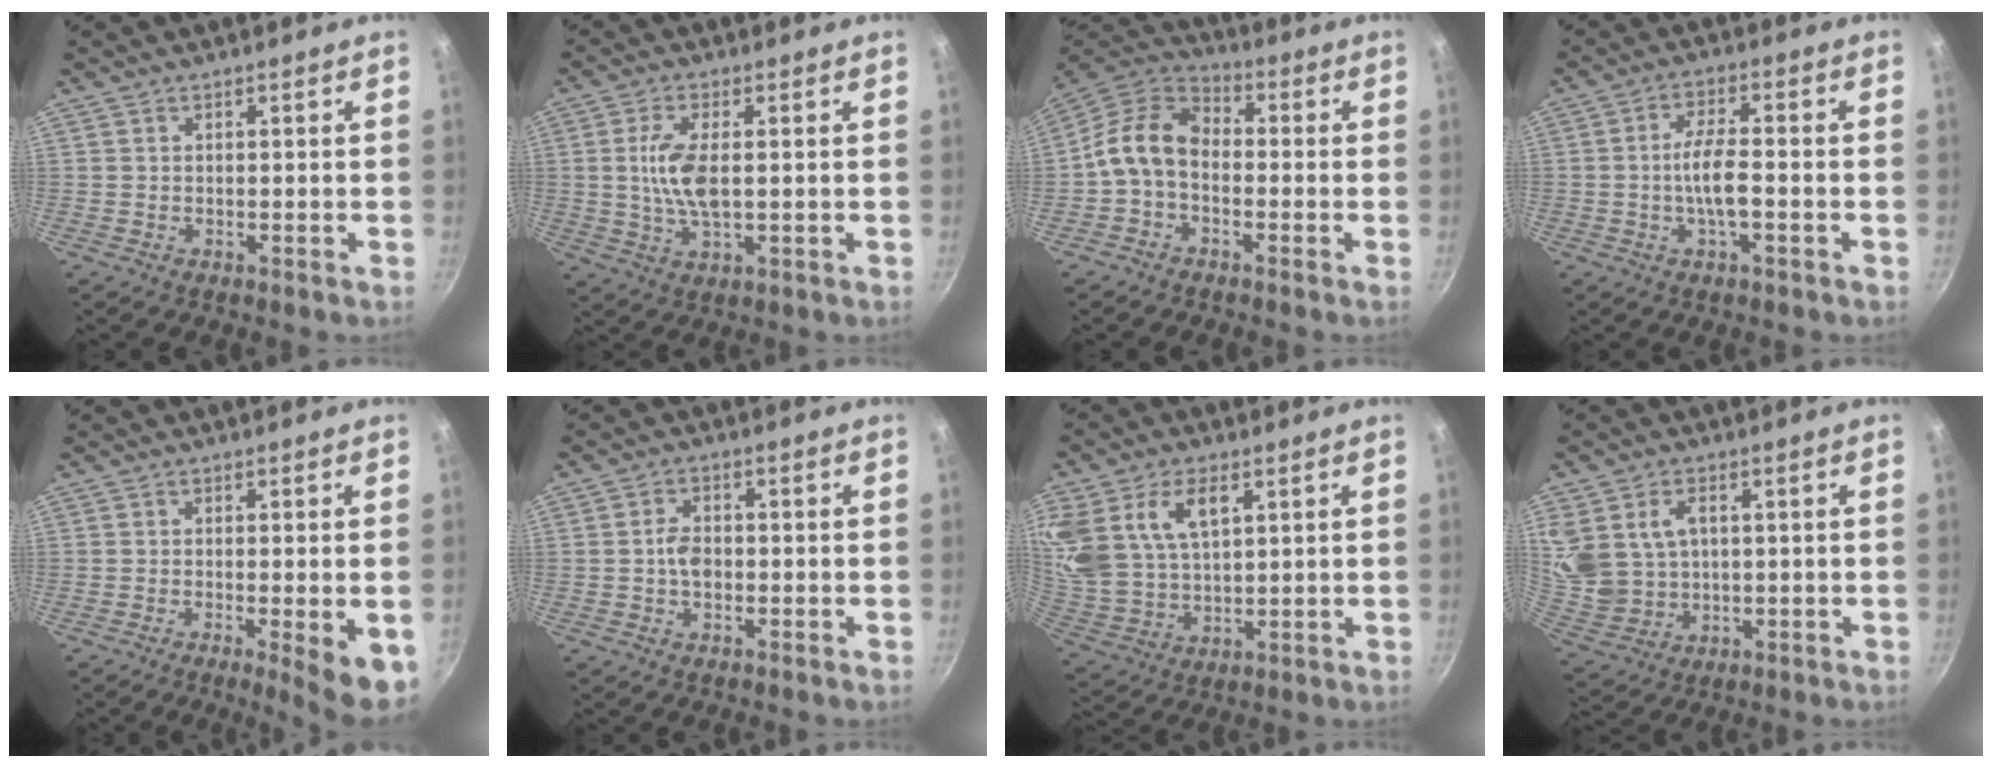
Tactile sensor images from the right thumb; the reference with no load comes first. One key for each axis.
{"total": 8.2, "fx": 0.5, "fy": 3.6, "fz": 7.3, "tx": -0.157, "ty": -0.005, "tz": 0.013}
{"total": 11.0, "fx": -1.7, "fy": 7.8, "fz": 7.6, "tx": -0.133, "ty": 0.036, "tz": -0.046}
{"total": 6.6, "fx": -1.3, "fy": 2.4, "fz": 6.0, "tx": -0.118, "ty": 0.016, "tz": -0.026}
{"total": 7.8, "fx": -2.7, "fy": 1.5, "fz": 7.1, "tx": -0.094, "ty": -0.019, "tz": -0.039}
{"total": 3.9, "fx": -0.5, "fy": 2.7, "fz": 2.9, "tx": -0.047, "ty": 0.009, "tz": -0.012}
{"total": 19.2, "fx": 7.1, "fy": 11.8, "fz": 13.4, "tx": -0.298, "ty": 0.000, "tz": 0.145}
{"total": 13.9, "fx": 2.9, "fy": 10.6, "fz": 8.6, "tx": -0.189, "ty": 0.004, "tz": 0.076}